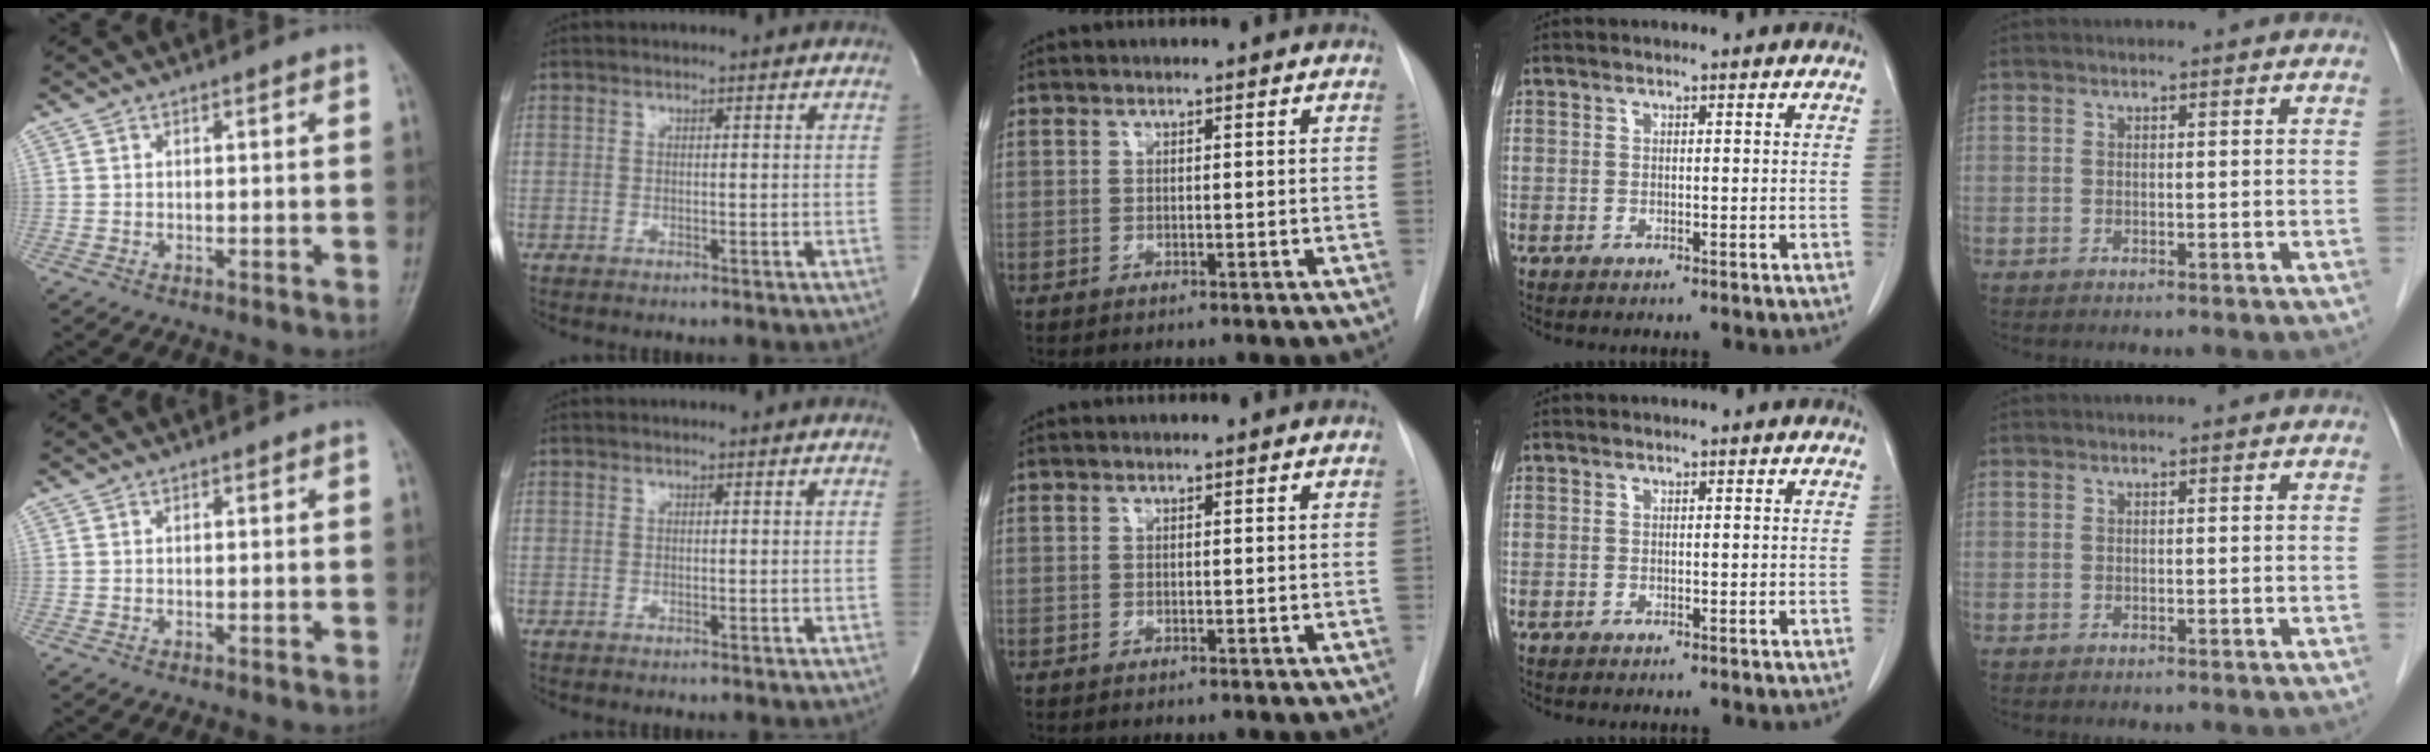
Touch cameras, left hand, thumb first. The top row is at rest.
{}